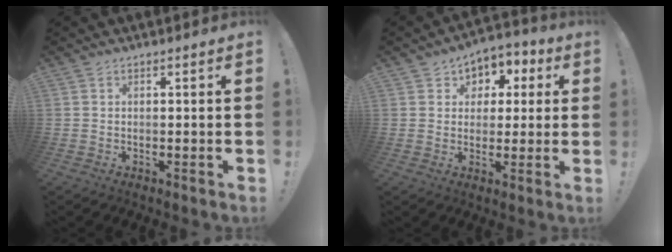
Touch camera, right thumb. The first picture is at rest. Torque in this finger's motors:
{"motor_torque": [0.08, 0.08, 0.00, 0.06, 0.13]}